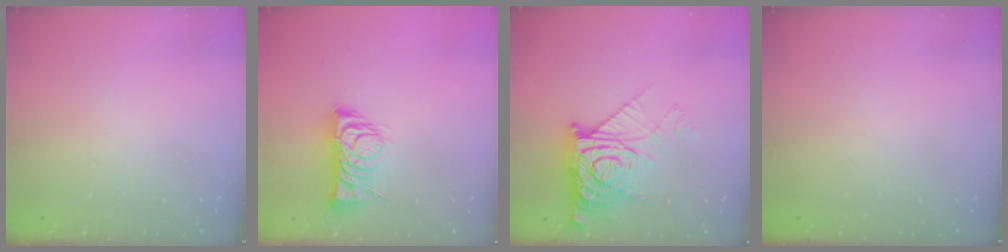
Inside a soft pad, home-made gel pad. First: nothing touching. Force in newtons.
{"total": 9.2, "press": 9.2, "slide": 0.3}
{"total": 11.7, "press": 11.6, "slide": 1.4}
{"total": 0.0}